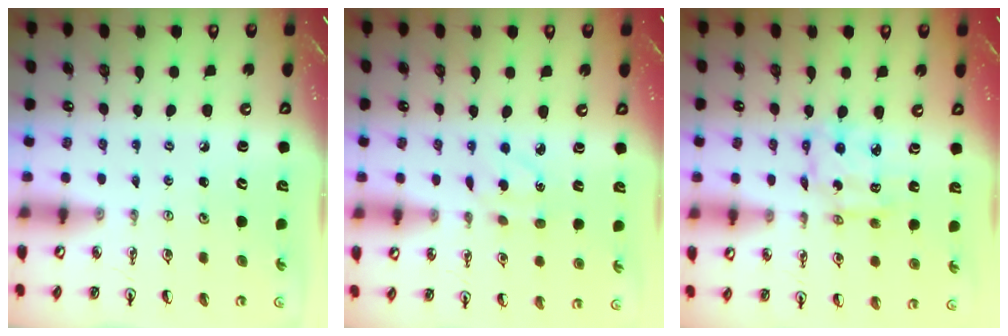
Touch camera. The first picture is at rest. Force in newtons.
{"total": 4.0, "press": 3.9, "slide": 0.6}
{"total": 6.4, "press": 6.4, "slide": 0.3}